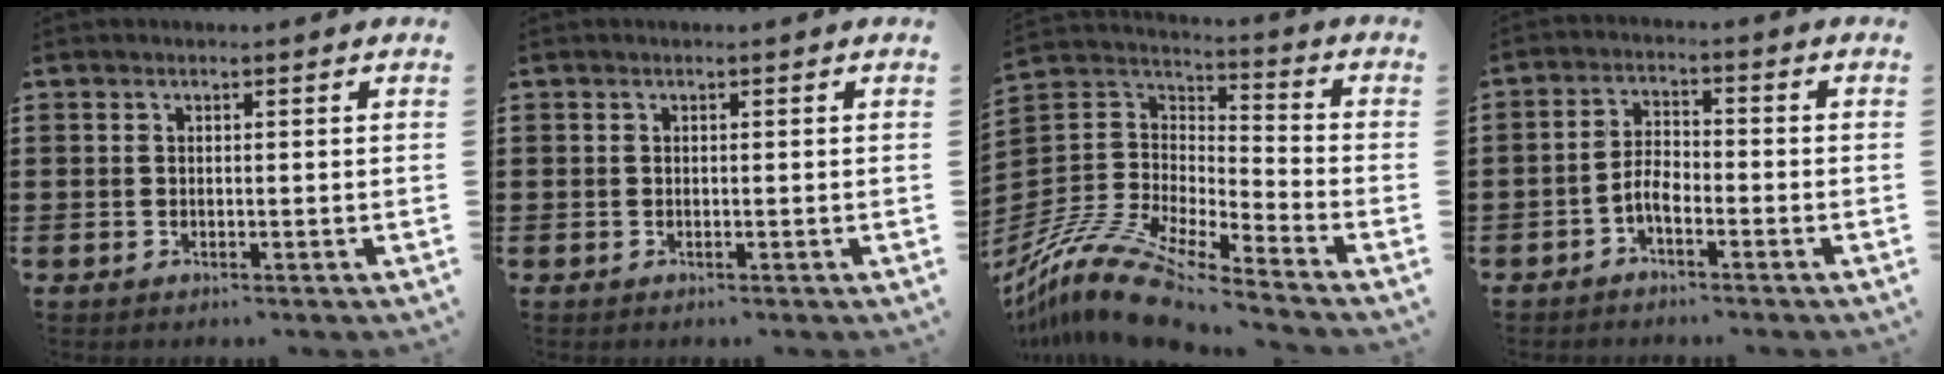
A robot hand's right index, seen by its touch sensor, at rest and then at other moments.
{"total": 0.0}
{"total": 13.2, "force": [-11.4, 2.1, 6.3], "torque": [-0.142, 0.021, -0.230]}
{"total": 3.4, "force": [-2.1, 1.4, 2.3], "torque": [-0.057, 0.004, -0.044]}